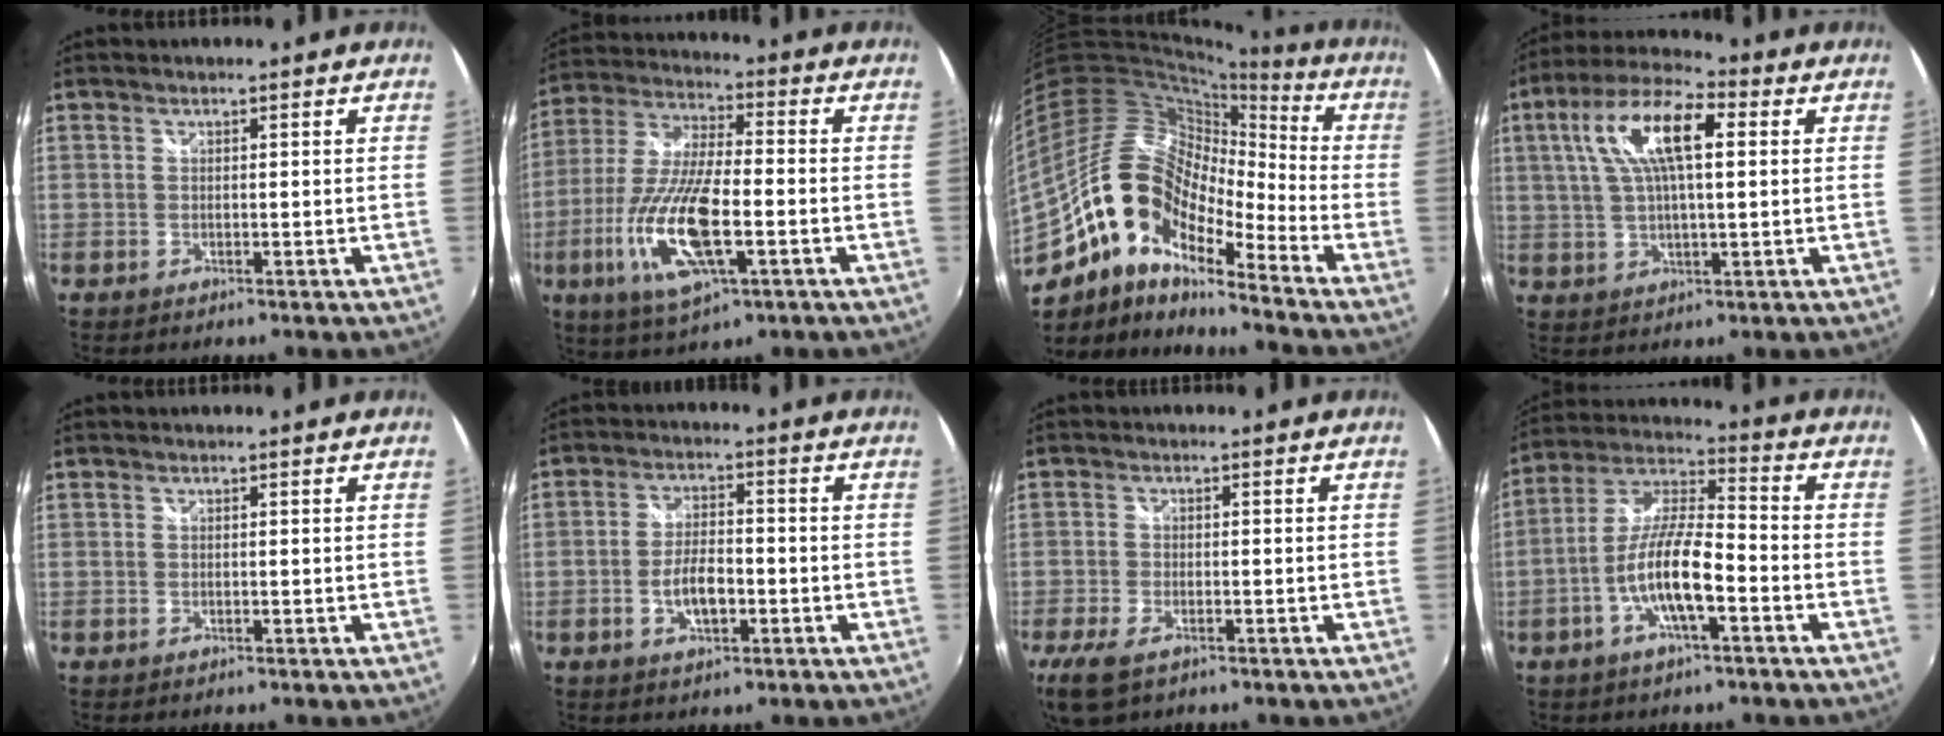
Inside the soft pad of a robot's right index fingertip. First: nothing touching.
{"total": 17.4, "force": [-5.6, 5.4, 15.6], "torque": [-0.329, -0.021, -0.105]}
{"total": 18.5, "force": [-10.2, 8.4, 13.1], "torque": [-0.231, -0.008, -0.208]}
{"total": 13.5, "force": [3.8, 4.7, 12.0], "torque": [-0.229, 0.029, 0.061]}
{"total": 0.0}
{"total": 6.2, "force": [-2.2, 2.8, 5.2], "torque": [-0.104, 0.003, -0.035]}
{"total": 6.8, "force": [-4.1, 3.1, 4.4], "torque": [-0.108, -0.022, -0.076]}
{"total": 11.7, "force": [-4.6, 2.7, 10.4], "torque": [-0.214, 0.002, -0.087]}